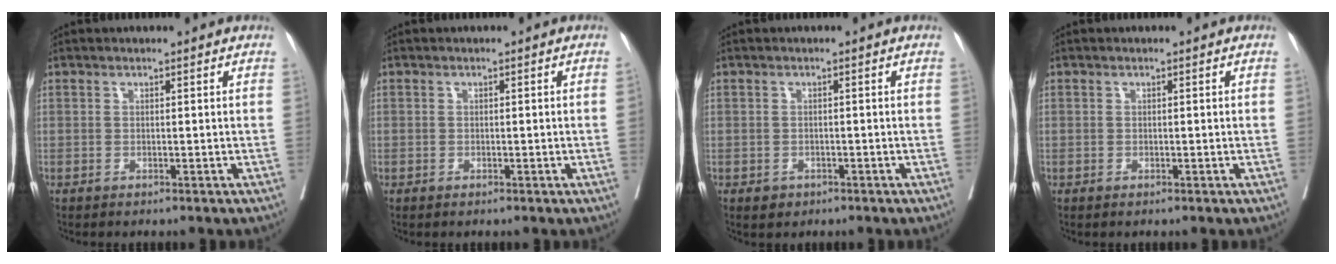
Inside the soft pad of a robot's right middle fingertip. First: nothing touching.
{"total": 0.0}
{"total": 1.4, "force": [-0.7, 1.1, 0.5], "torque": [-0.005, 0.001, -0.007]}
{"total": 0.0}